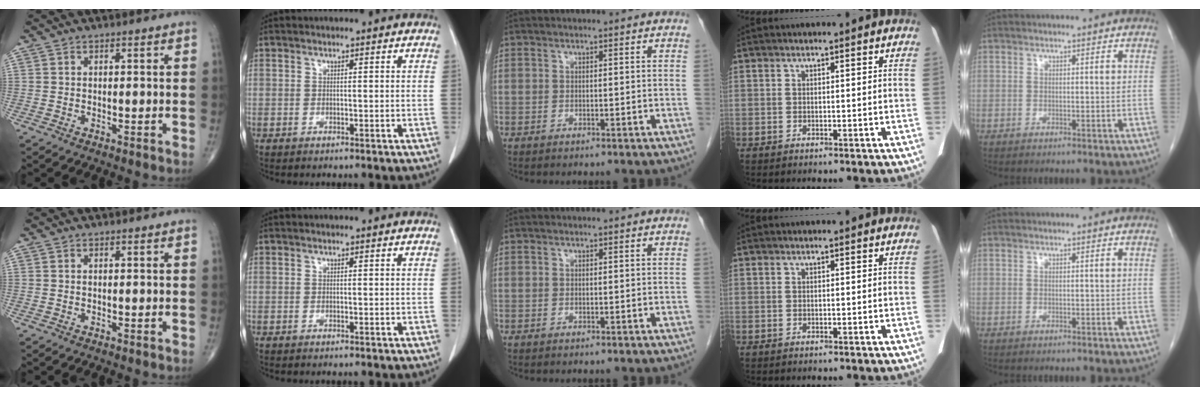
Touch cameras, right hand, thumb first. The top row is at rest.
{}